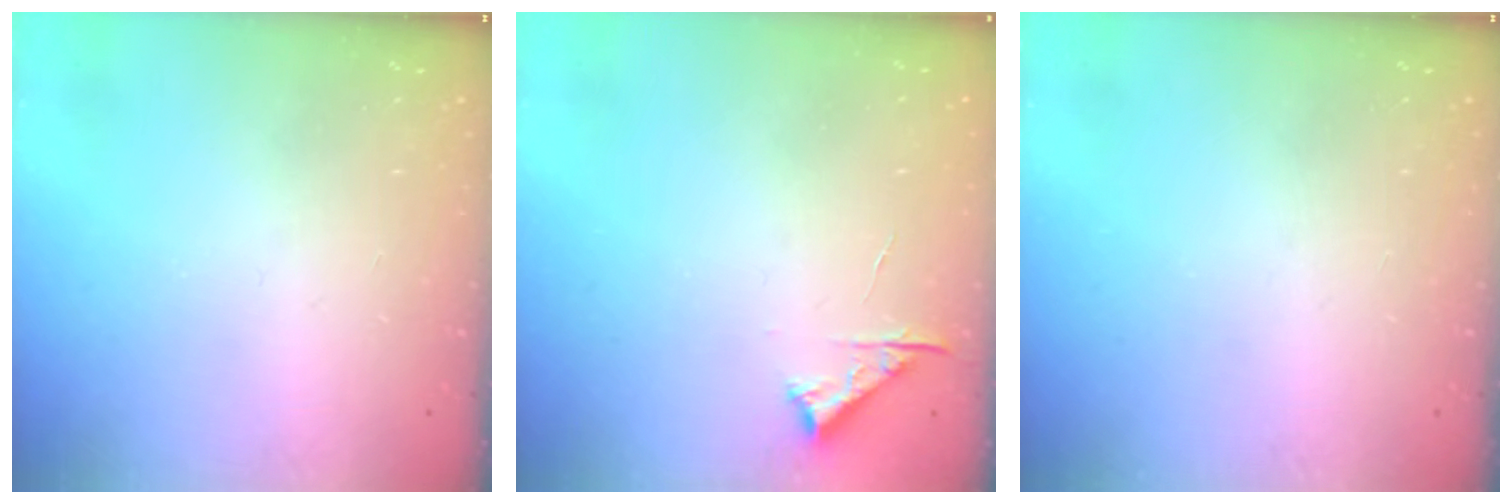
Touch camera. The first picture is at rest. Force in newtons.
{"total": 4.7, "press": 4.6, "slide": 0.6}
{"total": 0.0}